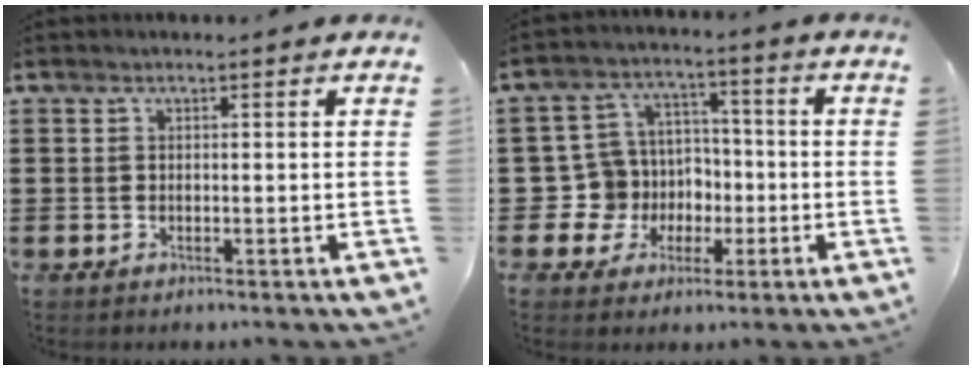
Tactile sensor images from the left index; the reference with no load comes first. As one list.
[{"total": 8.3, "force": [-1.1, 8.1, 1.4], "torque": [-0.081, 0.000, -0.017]}]